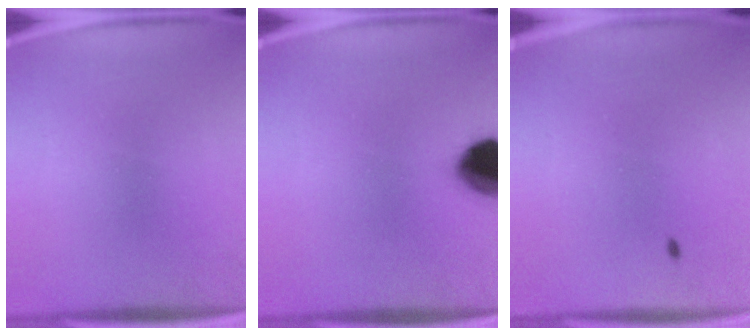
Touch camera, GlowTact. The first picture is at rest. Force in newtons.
{"total": 14.6}
{"total": 0.7}